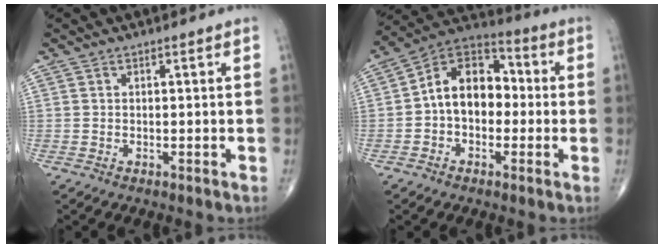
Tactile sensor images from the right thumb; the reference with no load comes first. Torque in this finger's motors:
{"motor_torque": [0.21, 0.34, 0.15, -0.05, 0.09]}